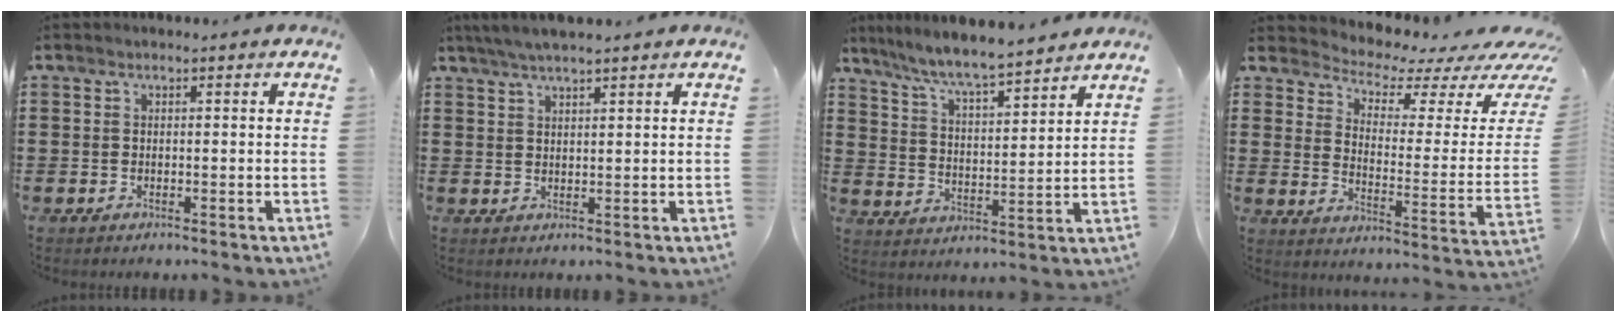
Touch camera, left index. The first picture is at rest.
{"total": 2.9, "force": [2.5, 0.1, 1.5], "torque": [-0.034, 0.002, 0.047]}
{"total": 6.9, "force": [6.3, 0.2, 2.8], "torque": [-0.081, -0.034, 0.109]}
{"total": 4.1, "force": [3.7, 0.9, 1.5], "torque": [-0.046, -0.038, 0.055]}